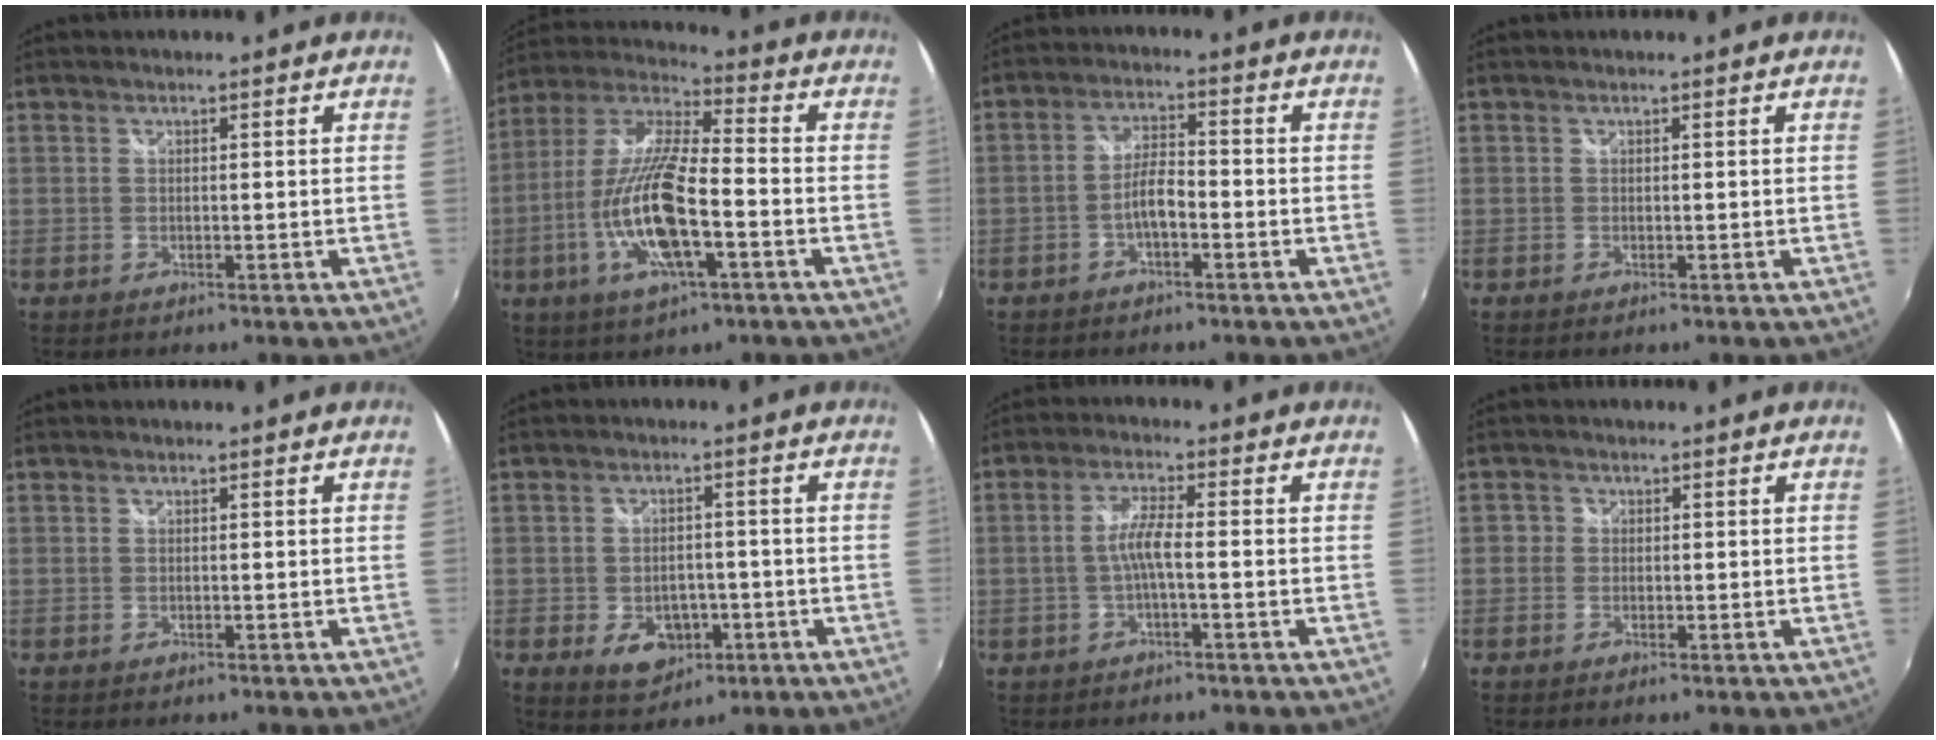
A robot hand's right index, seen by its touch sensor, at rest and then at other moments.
{"total": 16.9, "force": [-5.1, 4.6, 15.4], "torque": [-0.312, -0.012, -0.100]}
{"total": 4.3, "force": [-2.1, 1.3, 3.5], "torque": [-0.072, 0.010, -0.038]}
{"total": 0.0}
{"total": 0.0}
{"total": 7.8, "force": [-2.9, 5.7, 4.3], "torque": [-0.095, -0.004, -0.035]}
{"total": 3.9, "force": [-1.2, 0.2, 3.7], "torque": [-0.078, 0.006, -0.023]}
{"total": 2.1, "force": [-1.0, 1.8, 0.4], "torque": [-0.010, -0.002, -0.023]}